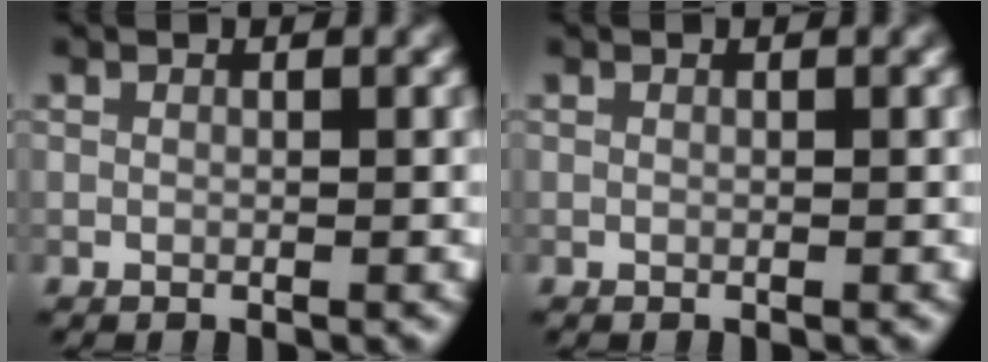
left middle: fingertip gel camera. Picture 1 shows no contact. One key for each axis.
{"total": 0.0}